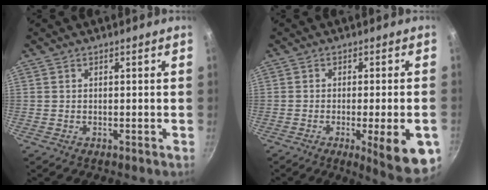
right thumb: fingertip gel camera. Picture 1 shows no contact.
{"total": 12.0, "force": [-4.0, 2.5, 11.1], "torque": [-0.129, 0.004, -0.049]}